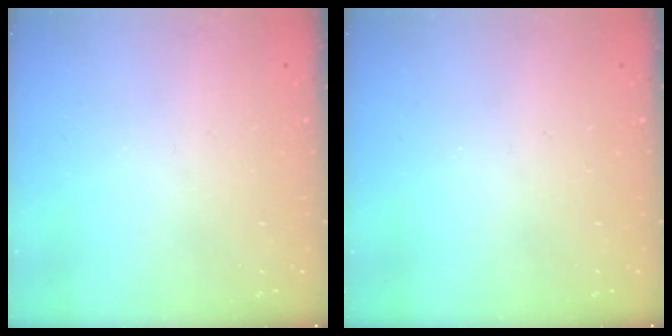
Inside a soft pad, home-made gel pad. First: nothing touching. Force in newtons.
{"total": 0.0}